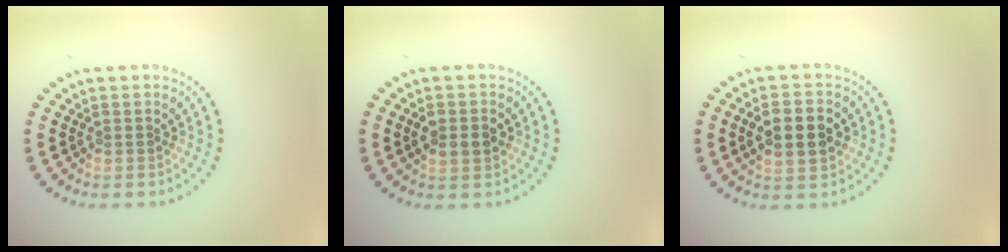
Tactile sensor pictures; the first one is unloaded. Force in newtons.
{"total": 3.0, "press": 2.9, "slide": 0.3}
{"total": 4.7, "press": 4.7, "slide": 0.2}